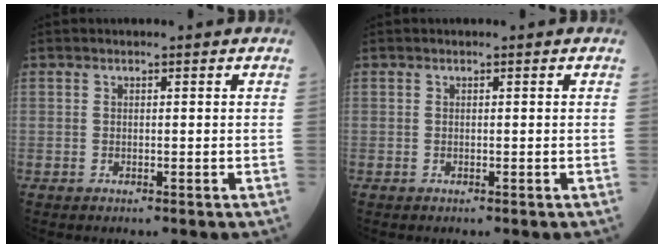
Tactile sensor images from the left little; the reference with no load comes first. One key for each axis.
{"total": 0.0}